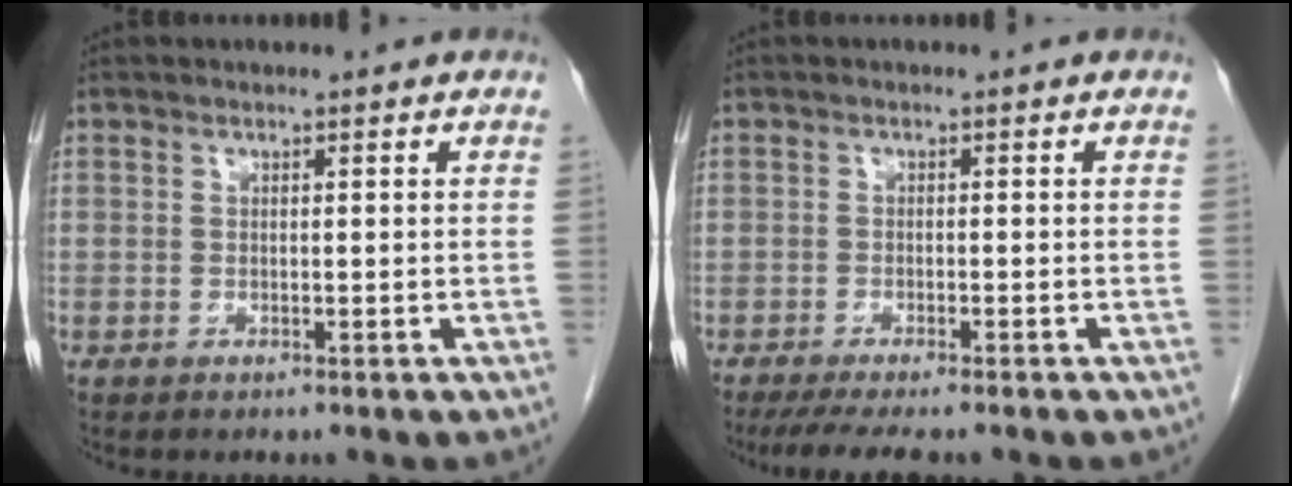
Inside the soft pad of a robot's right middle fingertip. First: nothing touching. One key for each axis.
{"total": 7.4, "fx": -6.2, "fy": 1.1, "fz": 4.0, "tx": -0.054, "ty": -0.013, "tz": -0.095}